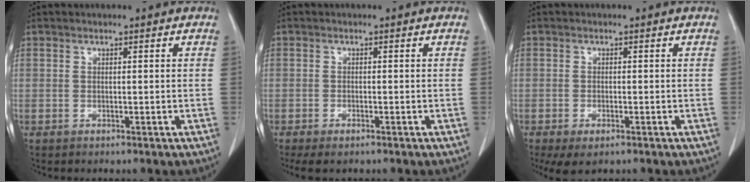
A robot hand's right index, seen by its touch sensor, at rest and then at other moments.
{"total": 2.9, "force": [-2.1, 0.8, 1.8], "torque": [-0.032, -0.007, -0.031]}
{"total": 3.9, "force": [-2.3, 1.4, 2.8], "torque": [-0.050, -0.009, -0.033]}